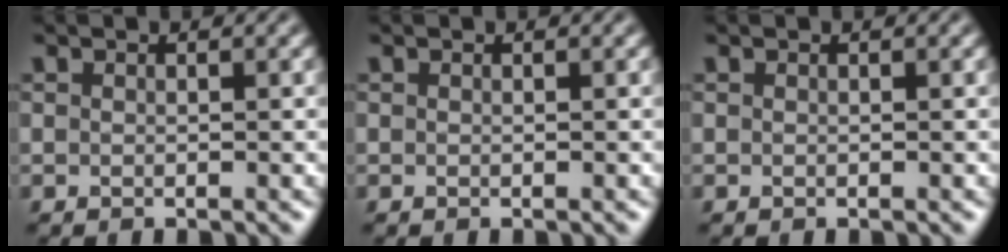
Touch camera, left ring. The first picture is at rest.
{"total": 0.0}
{"total": 0.0}